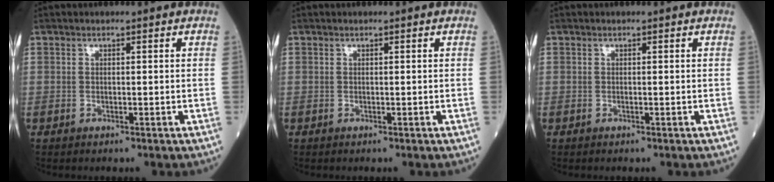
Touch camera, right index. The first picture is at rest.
{"total": 0.0}
{"total": 0.0}